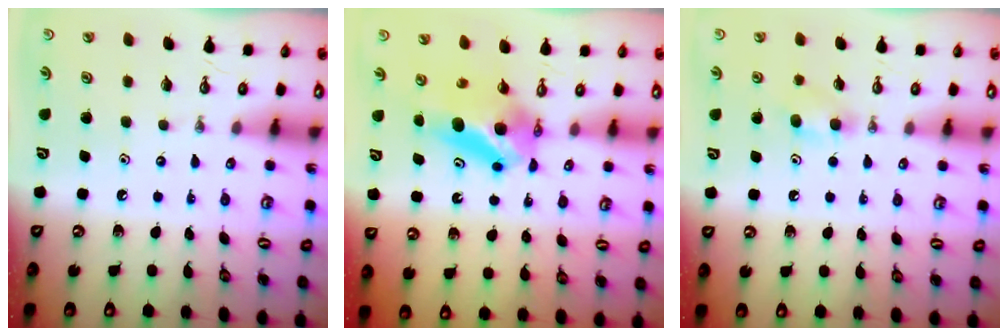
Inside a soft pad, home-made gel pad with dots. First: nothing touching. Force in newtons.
{"total": 6.6, "press": 6.2, "slide": 2.1}
{"total": 5.3, "press": 5.1, "slide": 1.3}